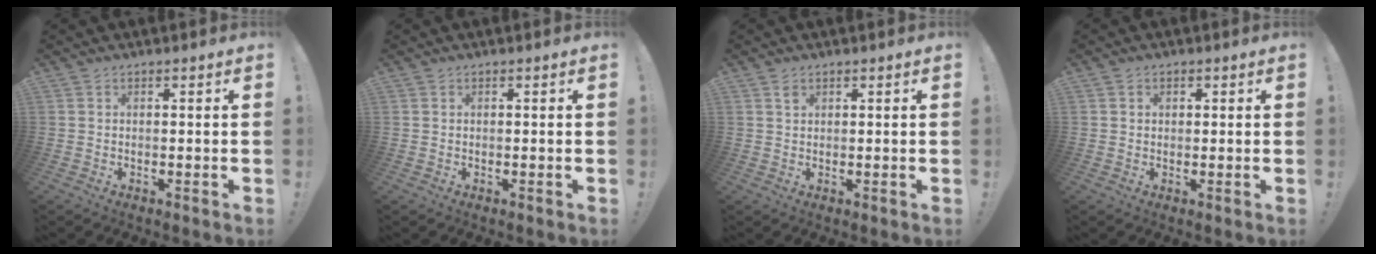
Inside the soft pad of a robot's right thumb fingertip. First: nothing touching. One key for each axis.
{"total": 0.0}
{"total": 1.4, "fx": 0.9, "fy": 0.9, "fz": 0.6, "tx": -0.003, "ty": -0.003, "tz": 0.015}
{"total": 1.2, "fx": 0.3, "fy": 1.1, "fz": 0.5, "tx": -0.002, "ty": 0.001, "tz": 0.003}